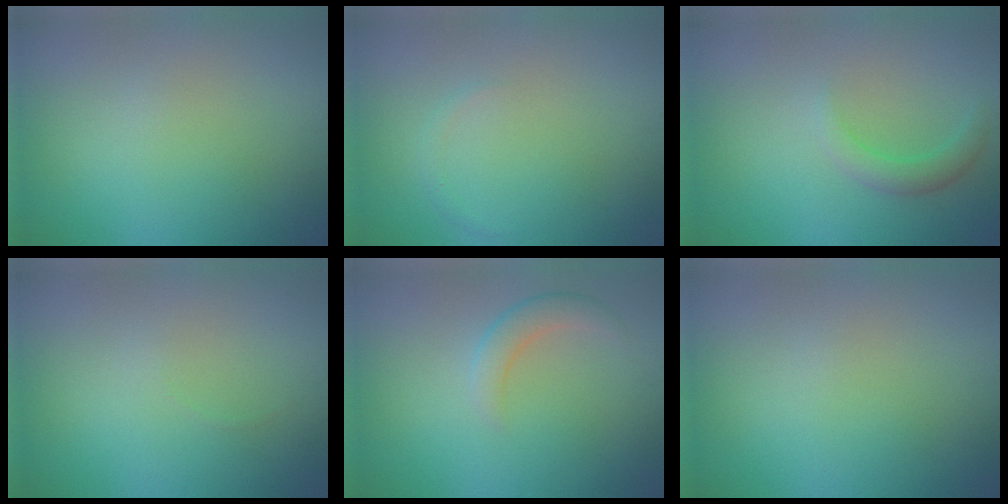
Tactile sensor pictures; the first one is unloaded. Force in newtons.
{"total": 0.6, "press": 0.6, "slide": 0.0}
{"total": 1.9, "press": 1.9, "slide": 0.2}
{"total": 0.0}
{"total": 2.2, "press": 2.1, "slide": 0.1}
{"total": 0.0}